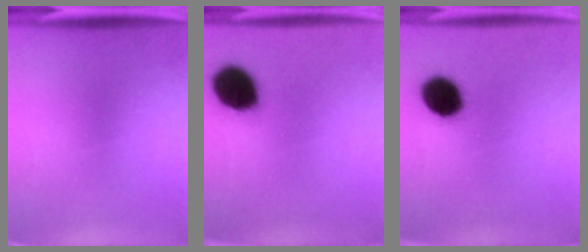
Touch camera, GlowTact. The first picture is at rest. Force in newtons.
{"total": 14.3}
{"total": 10.7}